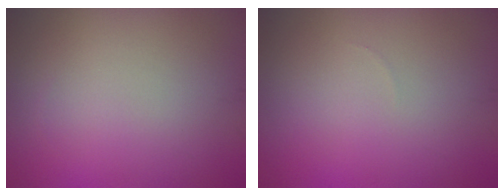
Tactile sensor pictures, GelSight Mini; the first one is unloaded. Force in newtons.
{"total": 0.0}